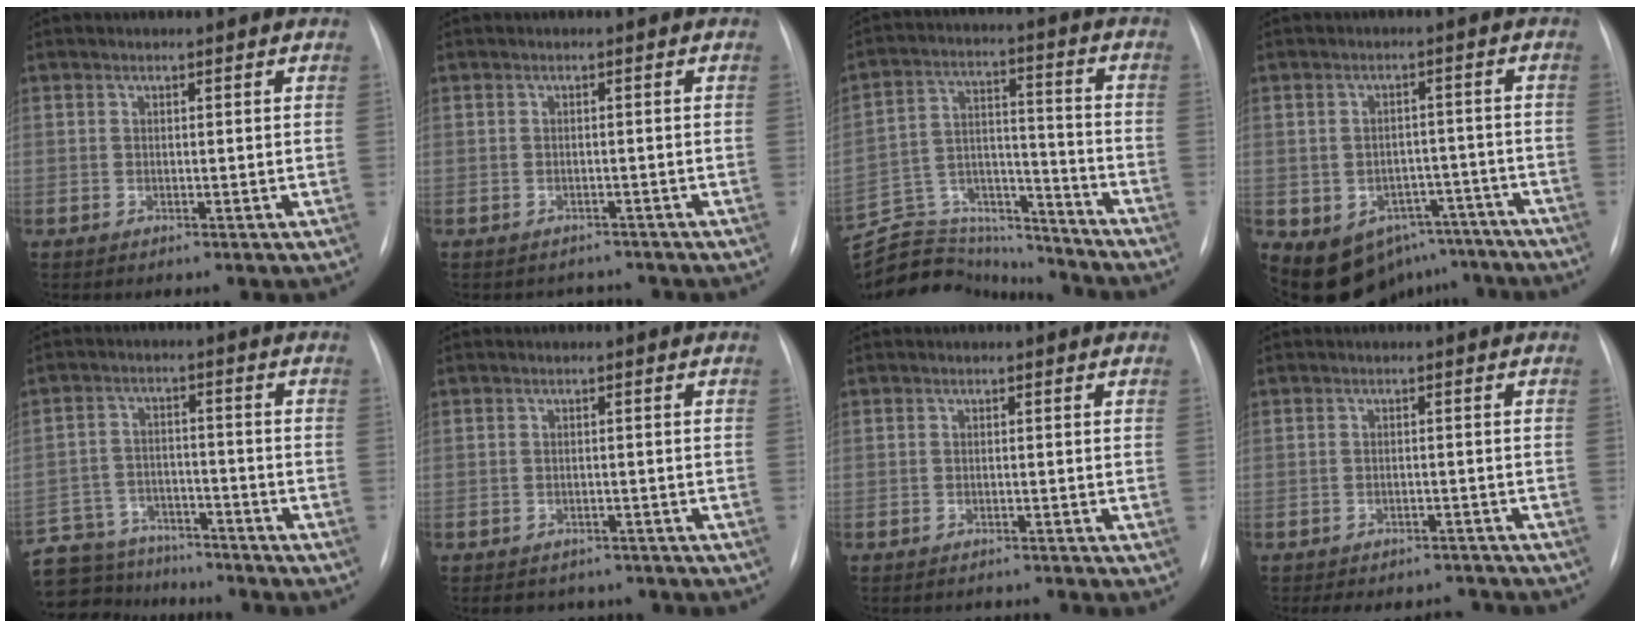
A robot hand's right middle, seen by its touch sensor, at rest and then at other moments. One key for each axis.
{"total": 2.4, "fx": -2.1, "fy": 1.0, "fz": -0.5, "tx": 0.005, "ty": 0.007, "tz": -0.028}
{"total": 19.3, "fx": -18.4, "fy": 5.1, "fz": 2.6, "tx": -0.070, "ty": 0.051, "tz": -0.281}
{"total": 12.5, "fx": -8.4, "fy": 8.5, "fz": 3.6, "tx": -0.046, "ty": 0.035, "tz": -0.101}
{"total": 16.5, "fx": -14.7, "fy": 6.2, "fz": 4.3, "tx": -0.109, "ty": 0.013, "tz": -0.219}
{"total": 6.5, "fx": -5.5, "fy": 3.1, "fz": 1.4, "tx": -0.014, "ty": 0.007, "tz": -0.059}
{"total": 1.6, "fx": -1.5, "fy": -0.7, "fz": 0.0, "tx": 0.007, "ty": -0.007, "tz": -0.022}
{"total": 9.5, "fx": -8.6, "fy": 3.3, "fz": 2.2, "tx": -0.036, "ty": 0.013, "tz": -0.100}